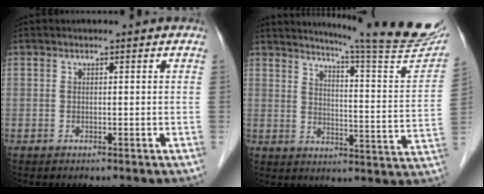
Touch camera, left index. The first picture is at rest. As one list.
[{"total": 20.4, "force": [18.2, -0.7, 9.1], "torque": [-0.133, -0.088, 0.221]}]